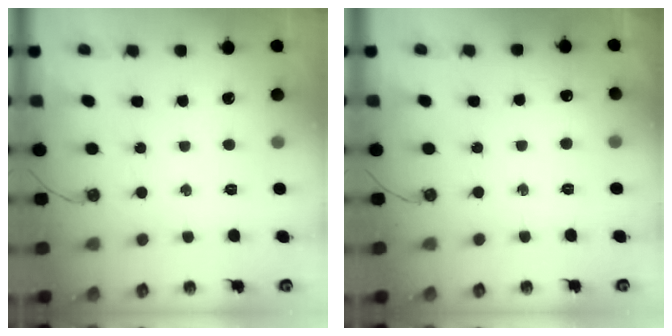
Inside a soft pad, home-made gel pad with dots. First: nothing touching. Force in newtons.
{"total": 3.9, "press": 3.8, "slide": 0.5}